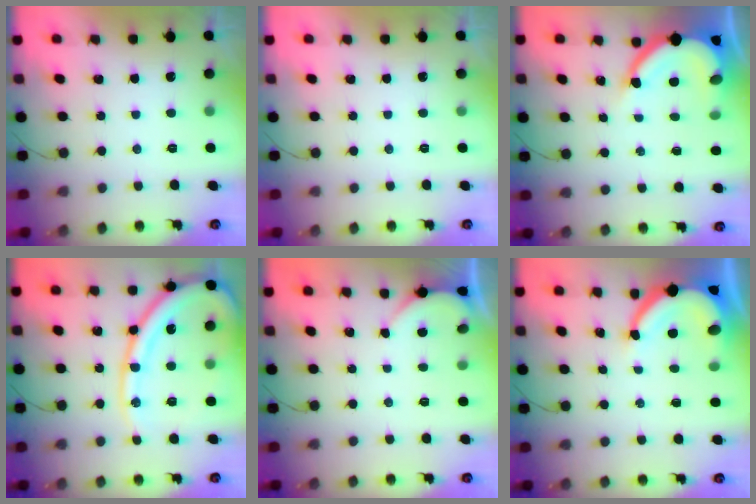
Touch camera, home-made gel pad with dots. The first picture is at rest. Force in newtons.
{"total": 0.0}
{"total": 11.6, "press": 11.5, "slide": 1.5}
{"total": 17.8, "press": 17.7, "slide": 2.3}
{"total": 2.1, "press": 2.1, "slide": 0.2}
{"total": 8.5, "press": 8.5, "slide": 0.8}